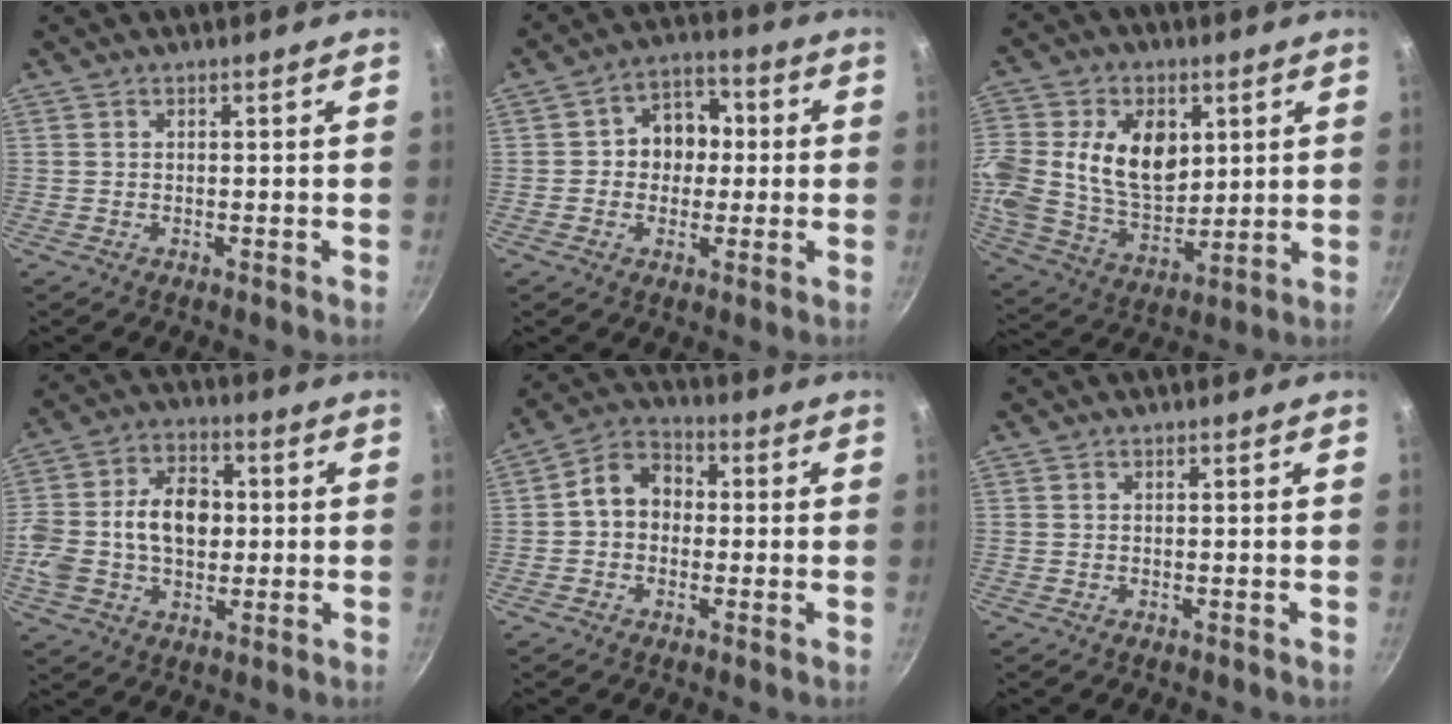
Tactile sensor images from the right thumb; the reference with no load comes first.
{"total": 9.3, "force": [0.4, 7.6, 5.2], "torque": [-0.024, 0.019, -0.007]}
{"total": 21.0, "force": [4.6, 14.9, 14.1], "torque": [-0.279, -0.004, 0.086]}
{"total": 15.9, "force": [0.1, 11.1, 11.3], "torque": [-0.180, 0.026, -0.010]}
{"total": 8.4, "force": [0.1, 6.7, 4.9], "torque": [-0.052, 0.026, -0.020]}
{"total": 0.0}